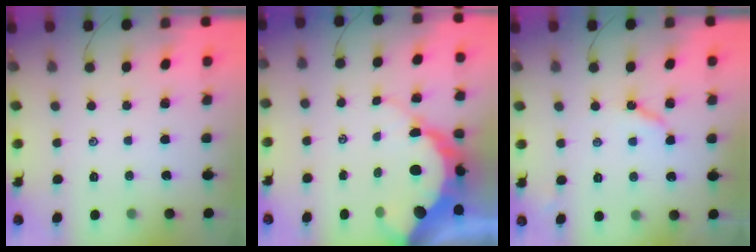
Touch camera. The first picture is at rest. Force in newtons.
{"total": 13.1, "press": 13.0, "slide": 1.2}
{"total": 4.6, "press": 4.6, "slide": 0.4}